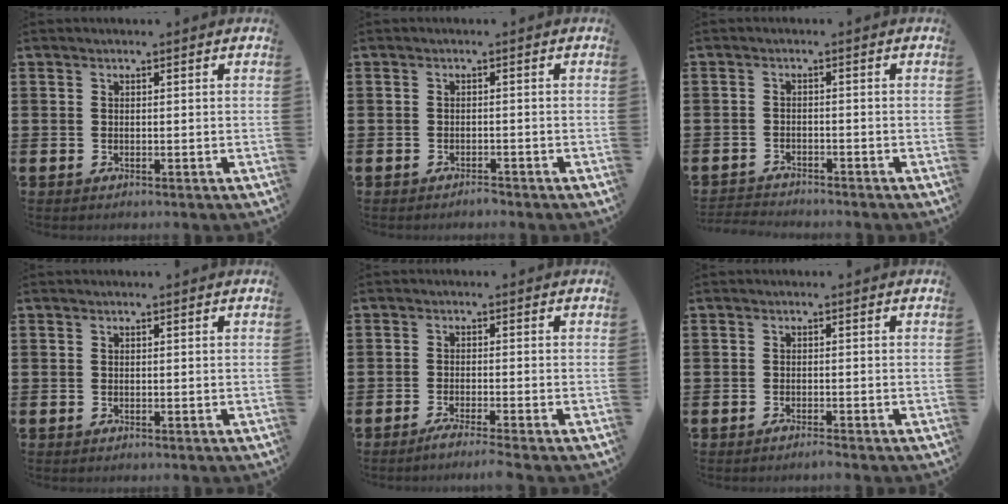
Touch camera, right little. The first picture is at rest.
{"total": 1.0, "force": [-0.9, 0.0, 0.0], "torque": [-0.004, -0.001, -0.019]}
{"total": 1.8, "force": [-1.8, 0.0, -0.2], "torque": [-0.001, 0.004, -0.041]}
{"total": 0.0}
{"total": 1.9, "force": [-1.4, -0.2, 1.2], "torque": [-0.019, -0.001, -0.027]}
{"total": 0.8, "force": [-0.7, -0.1, 0.4], "torque": [-0.006, -0.005, -0.014]}